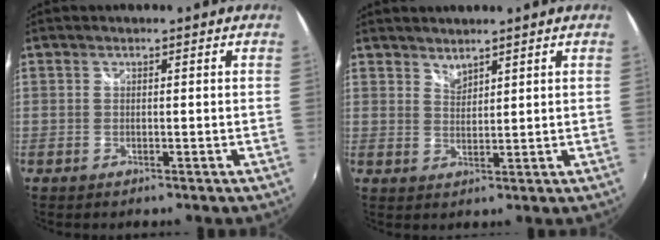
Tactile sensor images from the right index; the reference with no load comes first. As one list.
[{"total": 2.1, "force": [2.1, 0.5, 0.4], "torque": [-0.002, 0.002, 0.037]}]